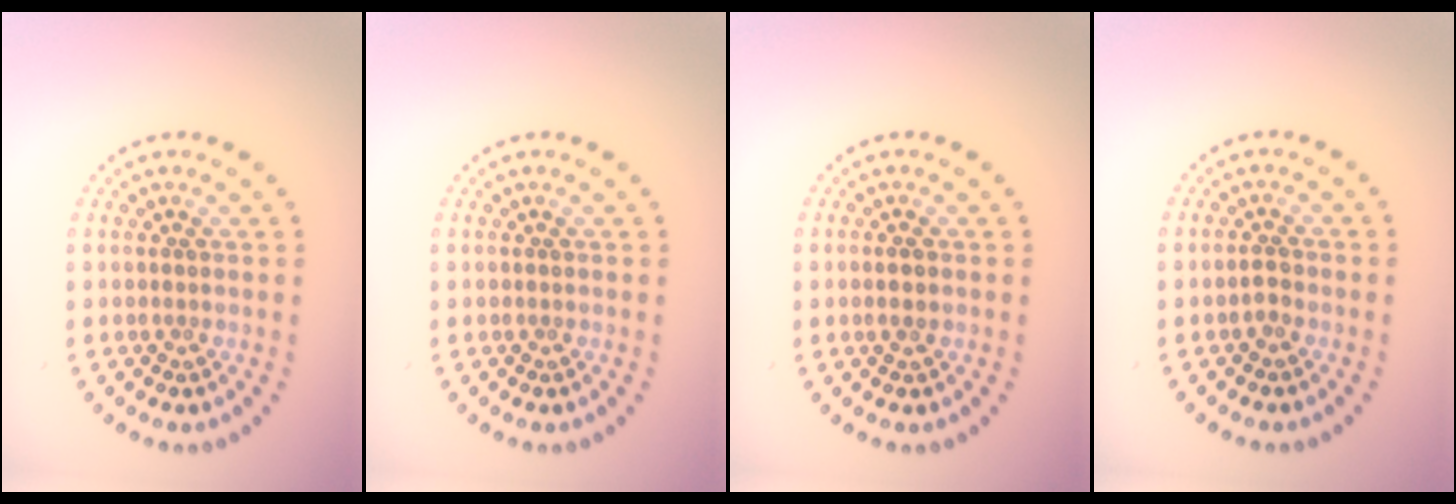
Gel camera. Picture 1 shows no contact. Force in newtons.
{"total": 0.0}
{"total": 1.0, "press": 1.0, "slide": 0.4}
{"total": 1.1, "press": 1.0, "slide": 0.5}